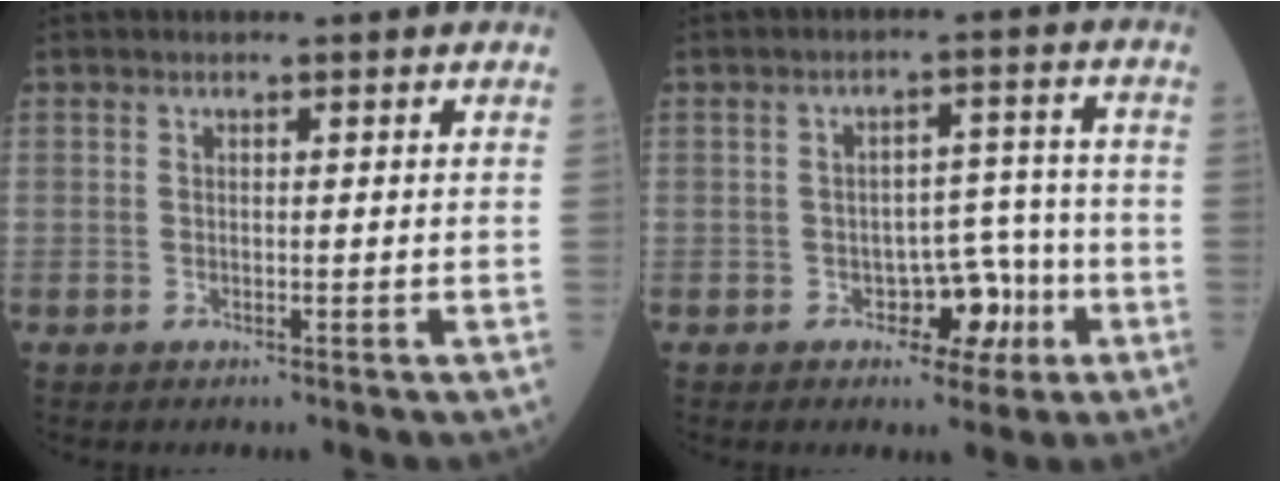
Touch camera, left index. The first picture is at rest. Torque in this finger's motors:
{"motor_torque": [-0.16, 0.26, 0.02, -0.01]}